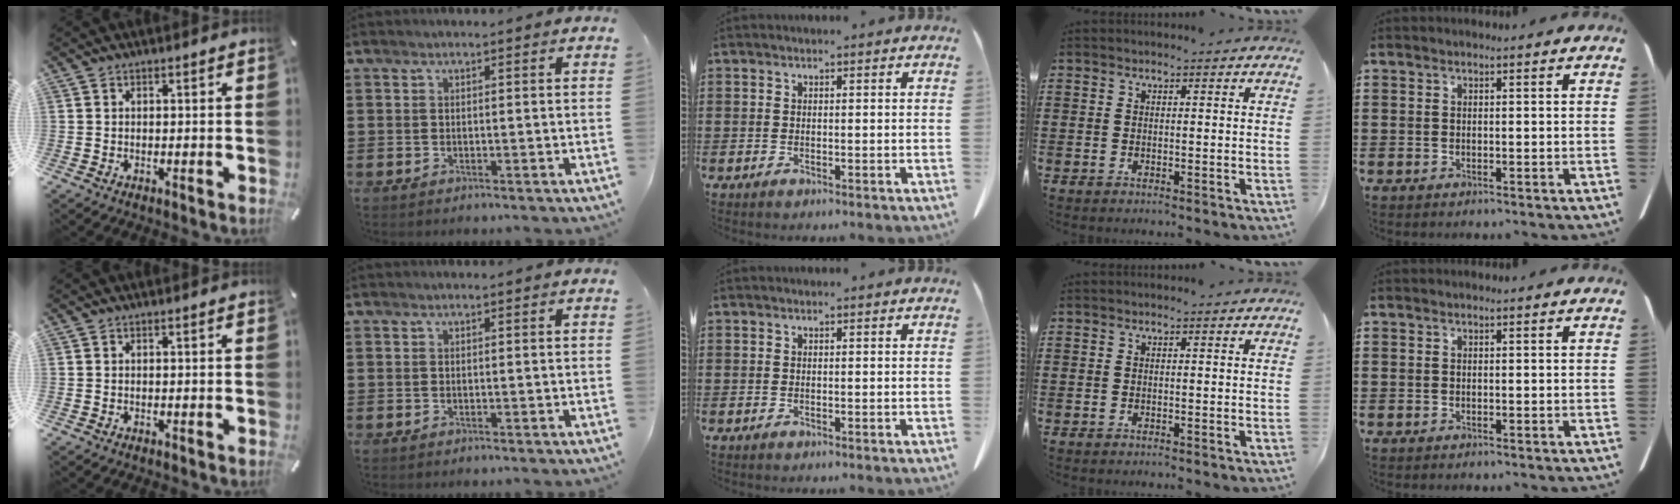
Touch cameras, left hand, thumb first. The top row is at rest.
{}